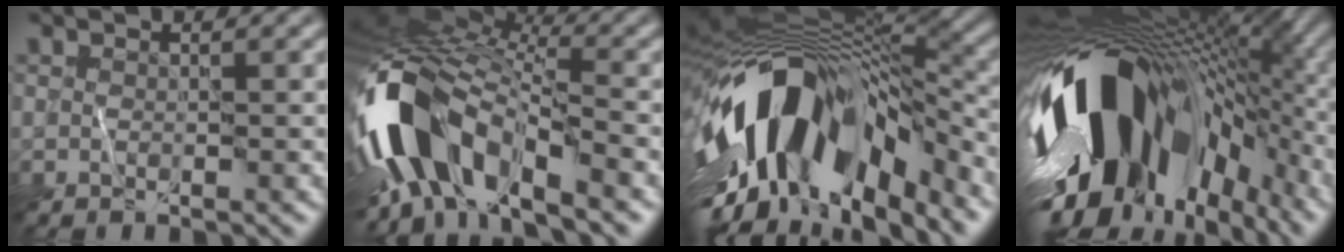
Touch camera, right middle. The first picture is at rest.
{"total": 12.0, "force": [-5.1, 5.7, 9.2], "torque": [-0.174, 0.003, -0.102]}
{"total": 14.8, "force": [-6.6, 7.4, 10.9], "torque": [-0.203, 0.015, -0.108]}
{"total": 16.6, "force": [-3.8, 9.4, 13.2], "torque": [-0.222, -0.016, -0.068]}